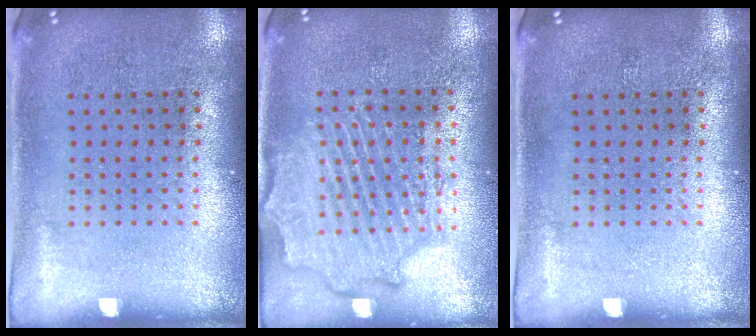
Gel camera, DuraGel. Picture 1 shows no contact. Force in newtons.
{"total": 2.1, "press": 2.0, "slide": 0.4}
{"total": 0.0}